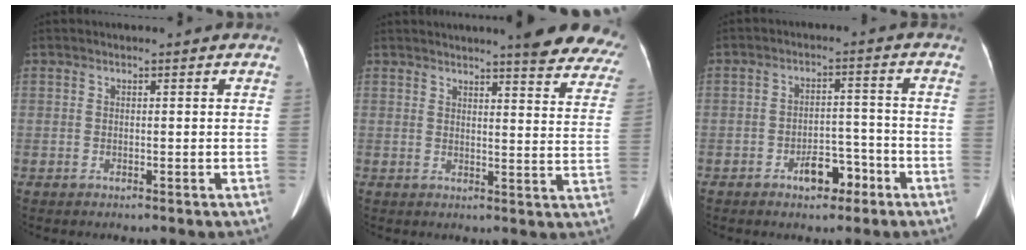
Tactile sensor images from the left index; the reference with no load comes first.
{"total": 15.3, "force": [13.6, 2.1, 6.7], "torque": [-0.054, -0.043, 0.135]}
{"total": 5.0, "force": [-3.1, 2.5, 3.0], "torque": [-0.045, 0.015, -0.046]}